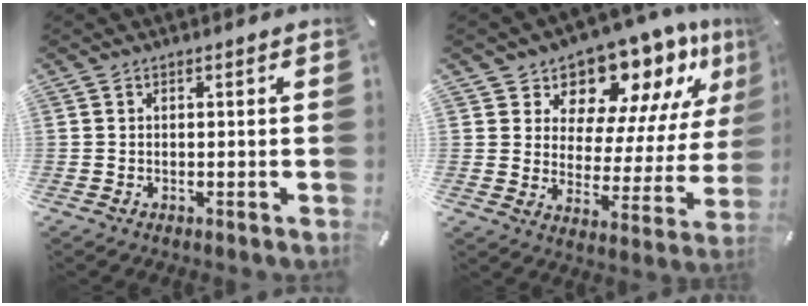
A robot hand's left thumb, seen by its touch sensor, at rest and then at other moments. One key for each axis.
{"total": 12.3, "fx": 10.2, "fy": 6.3, "fz": 2.6, "tx": -0.041, "ty": -0.107, "tz": 0.176}